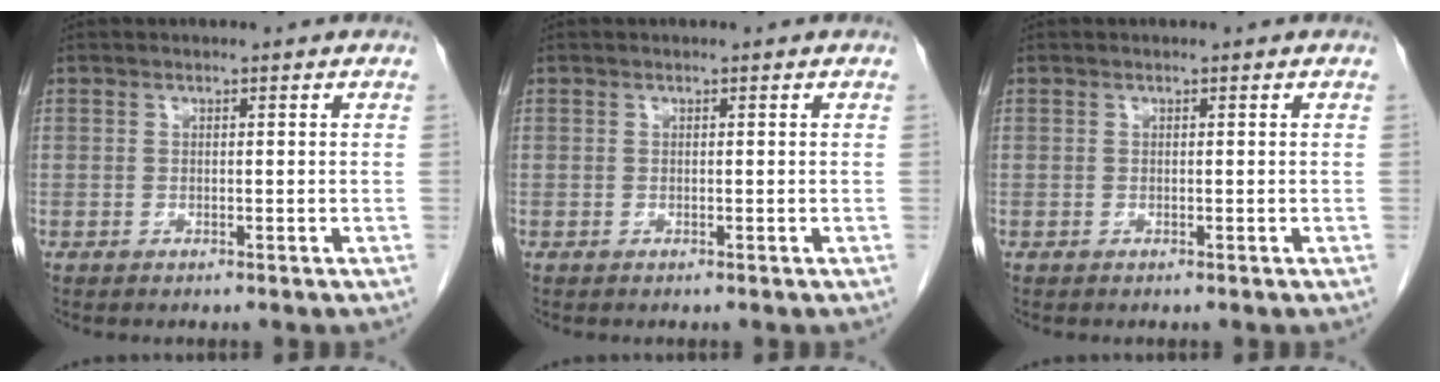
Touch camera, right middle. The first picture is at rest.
{"total": 0.0}
{"total": 0.0}